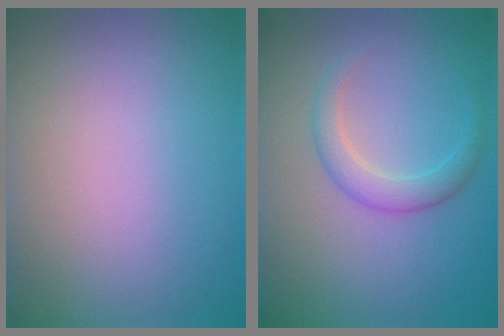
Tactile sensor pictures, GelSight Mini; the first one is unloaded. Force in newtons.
{"total": 2.2, "press": 2.2, "slide": 0.1}